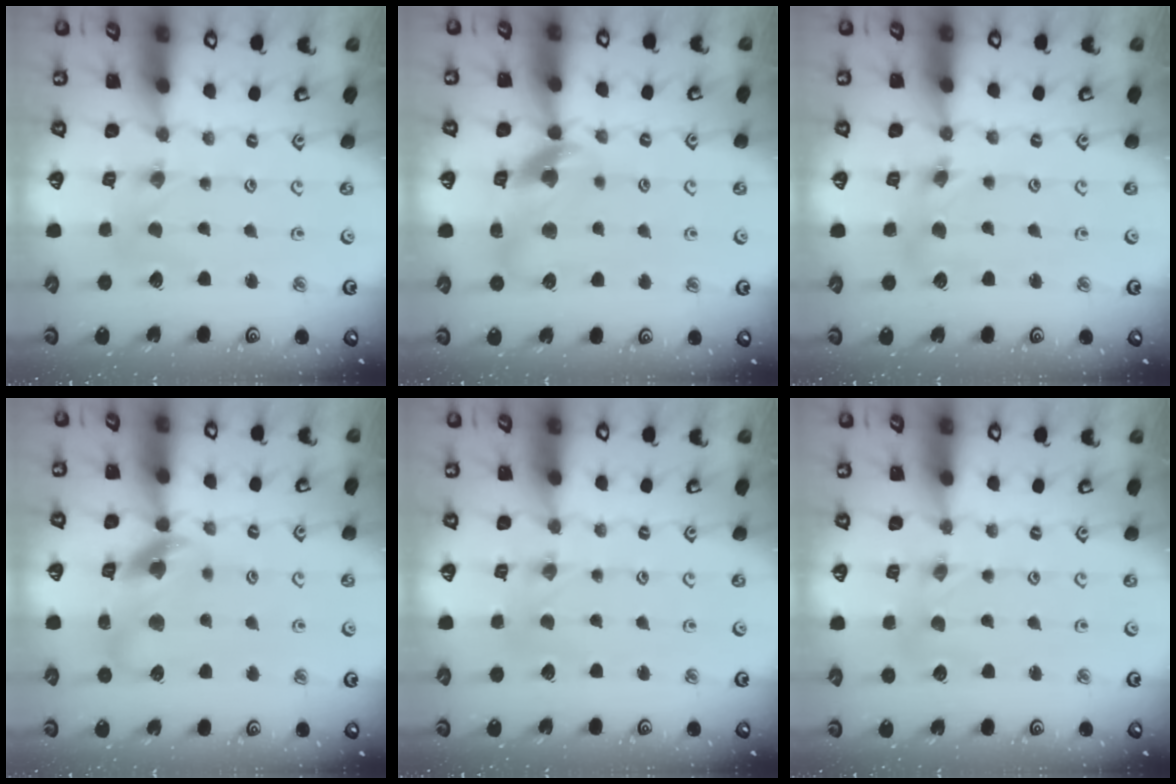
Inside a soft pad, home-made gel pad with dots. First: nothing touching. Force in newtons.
{"total": 13.8, "press": 13.7, "slide": 1.9}
{"total": 5.9, "press": 5.9, "slide": 0.7}
{"total": 12.4, "press": 12.2, "slide": 1.8}
{"total": 0.0}
{"total": 1.5, "press": 1.5, "slide": 0.0}